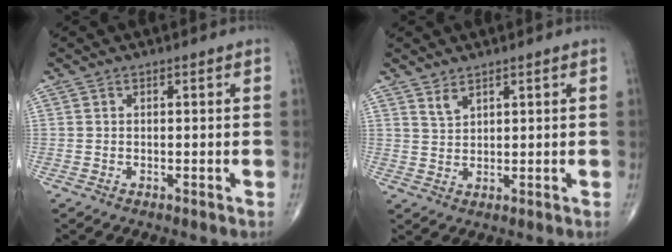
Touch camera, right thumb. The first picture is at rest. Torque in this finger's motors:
{"motor_torque": [-0.52, 0.24, 0.02, -0.09, -0.04]}